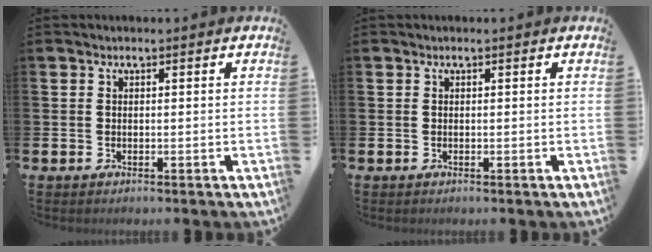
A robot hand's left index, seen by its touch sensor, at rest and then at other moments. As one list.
[{"total": 0.0}]